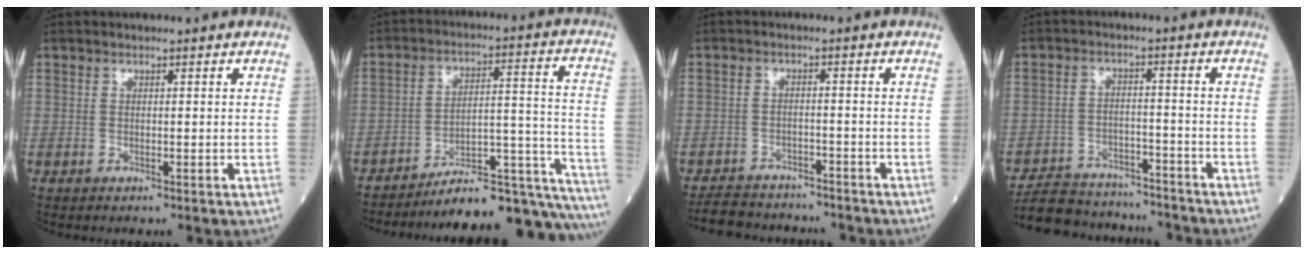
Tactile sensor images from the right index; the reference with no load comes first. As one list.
[{"total": 23.1, "force": [-21.5, 1.5, 8.4], "torque": [-0.039, 0.038, -0.295]}, {"total": 9.2, "force": [-8.4, 3.0, 2.0], "torque": [-0.031, 0.006, -0.121]}, {"total": 13.8, "force": [-12.9, 3.9, 2.8], "torque": [-0.053, 0.019, -0.192]}]